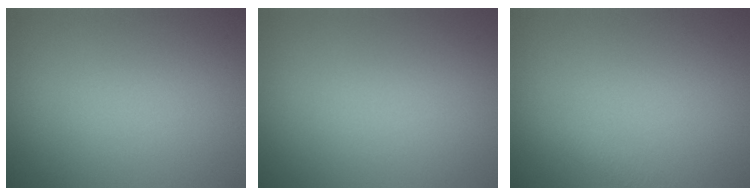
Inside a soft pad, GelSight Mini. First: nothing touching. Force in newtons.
{"total": 0.0}
{"total": 0.9, "press": 0.9, "slide": 0.0}